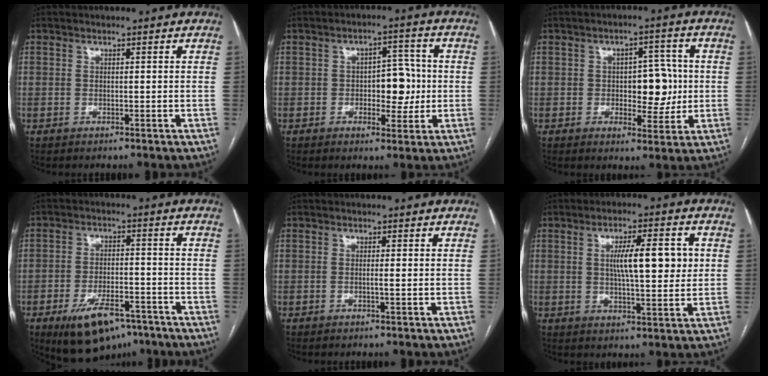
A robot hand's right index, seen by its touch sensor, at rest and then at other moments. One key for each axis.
{"total": 6.6, "fx": -0.5, "fy": 3.6, "fz": 5.6, "tx": -0.071, "ty": 0.015, "tz": -0.003}
{"total": 7.4, "fx": 0.0, "fy": 3.9, "fz": 6.3, "tx": -0.077, "ty": 0.013, "tz": 0.006}
{"total": 11.4, "fx": -7.2, "fy": 5.0, "fz": 7.2, "tx": -0.118, "ty": -0.003, "tz": -0.109}
{"total": 0.8, "fx": -0.2, "fy": -0.2, "fz": 0.8, "tx": -0.014, "ty": 0.000, "tz": -0.003}
{"total": 9.4, "fx": 1.6, "fy": 1.9, "fz": 9.0, "tx": -0.147, "ty": 0.010, "tz": 0.027}